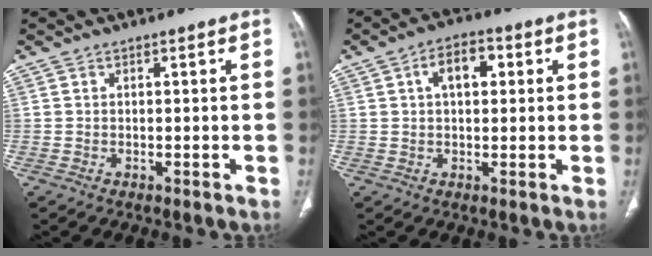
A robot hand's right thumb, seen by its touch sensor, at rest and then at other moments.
{"total": 6.9, "force": [1.9, 4.0, 5.3], "torque": [-0.073, 0.012, 0.025]}